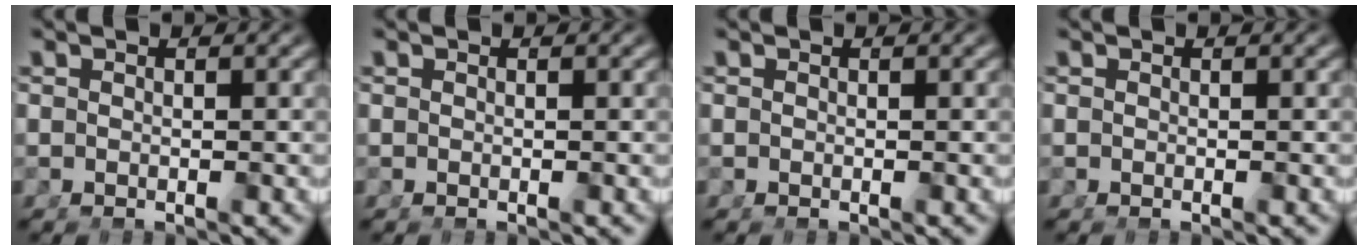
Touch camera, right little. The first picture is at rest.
{"total": 0.0}
{"total": 0.0}
{"total": 0.0}